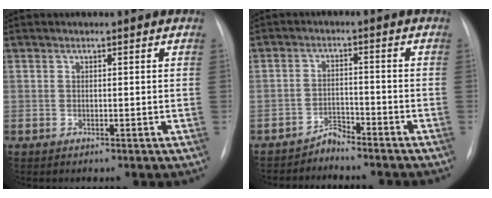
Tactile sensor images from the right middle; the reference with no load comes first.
{"total": 3.0, "force": [-3.0, 0.3, 0.0], "torque": [0.004, -0.005, -0.050]}